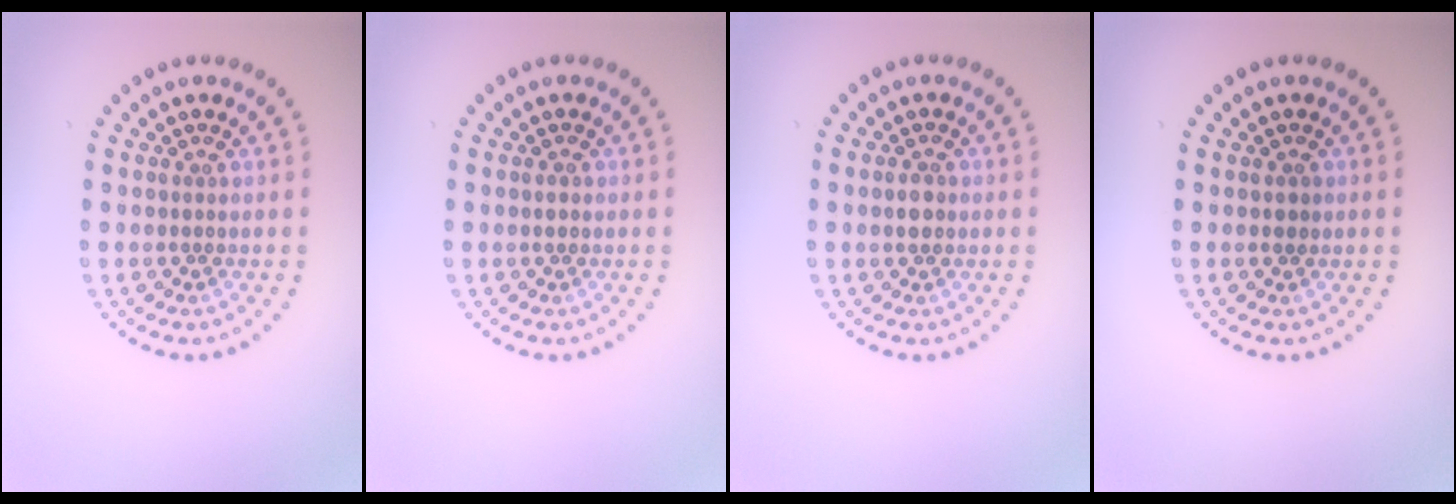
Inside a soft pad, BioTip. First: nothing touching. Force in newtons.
{"total": 0.8, "press": 0.8, "slide": 0.1}
{"total": 1.6, "press": 1.5, "slide": 0.3}
{"total": 0.7, "press": 0.7, "slide": 0.1}